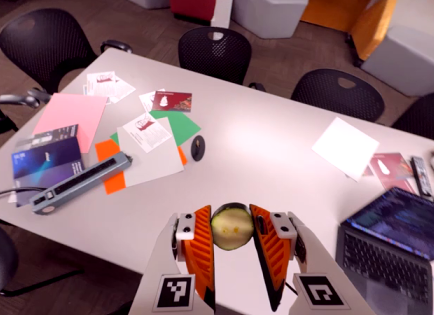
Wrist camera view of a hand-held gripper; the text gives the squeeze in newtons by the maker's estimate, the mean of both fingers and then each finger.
{"total": 12.1, "left": 12.8, "right": 11.5}